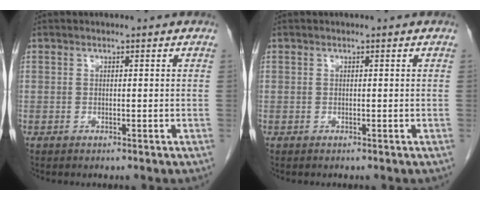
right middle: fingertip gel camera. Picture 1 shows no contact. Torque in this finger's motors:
{"motor_torque": [-0.43, -0.10, -0.09, -0.03]}